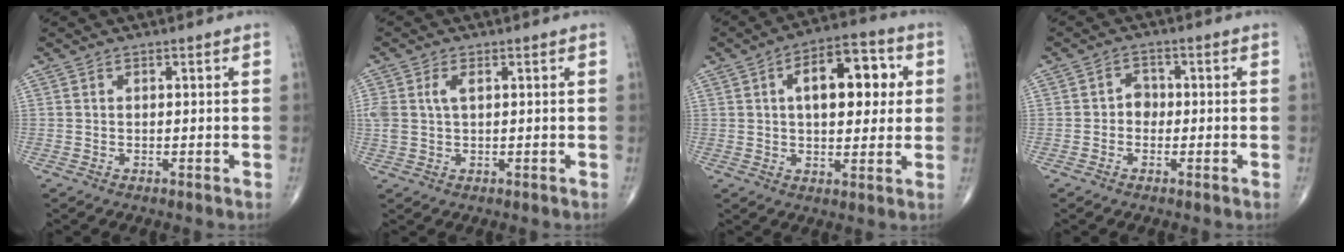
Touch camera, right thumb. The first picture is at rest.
{"total": 3.8, "force": [1.1, 2.1, 3.0], "torque": [-0.077, 0.010, 0.022]}
{"total": 13.9, "force": [3.1, 7.3, 11.4], "torque": [-0.131, 0.014, 0.042]}
{"total": 2.7, "force": [-0.4, 2.3, 1.4], "torque": [0.004, 0.011, -0.016]}